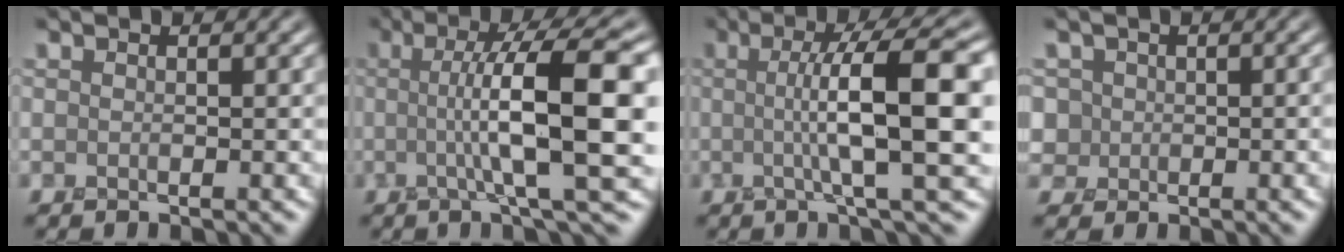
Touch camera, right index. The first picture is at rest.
{"total": 11.0, "force": [0.5, 2.1, 10.7], "torque": [-0.135, 0.012, 0.005]}
{"total": 9.8, "force": [0.7, 1.9, 9.6], "torque": [-0.124, 0.009, 0.007]}
{"total": 3.5, "force": [0.7, 3.2, 1.4], "torque": [-0.010, 0.020, -0.007]}